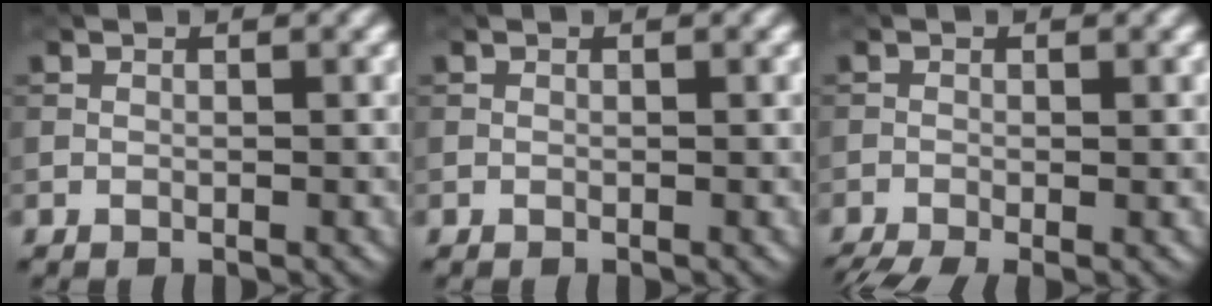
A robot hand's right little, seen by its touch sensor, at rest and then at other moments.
{"total": 0.0}
{"total": 4.0, "force": [-2.6, 1.2, 2.8], "torque": [-0.057, -0.014, -0.049]}